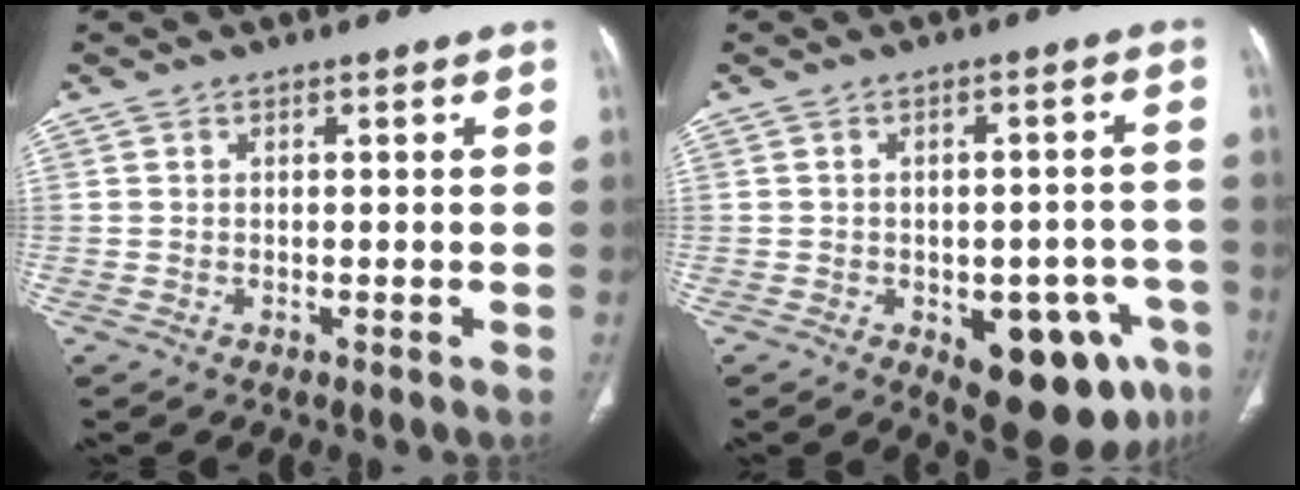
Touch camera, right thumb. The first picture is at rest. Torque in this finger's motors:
{"motor_torque": [3.15, 1.57, 0.19, -0.23, 0.27]}